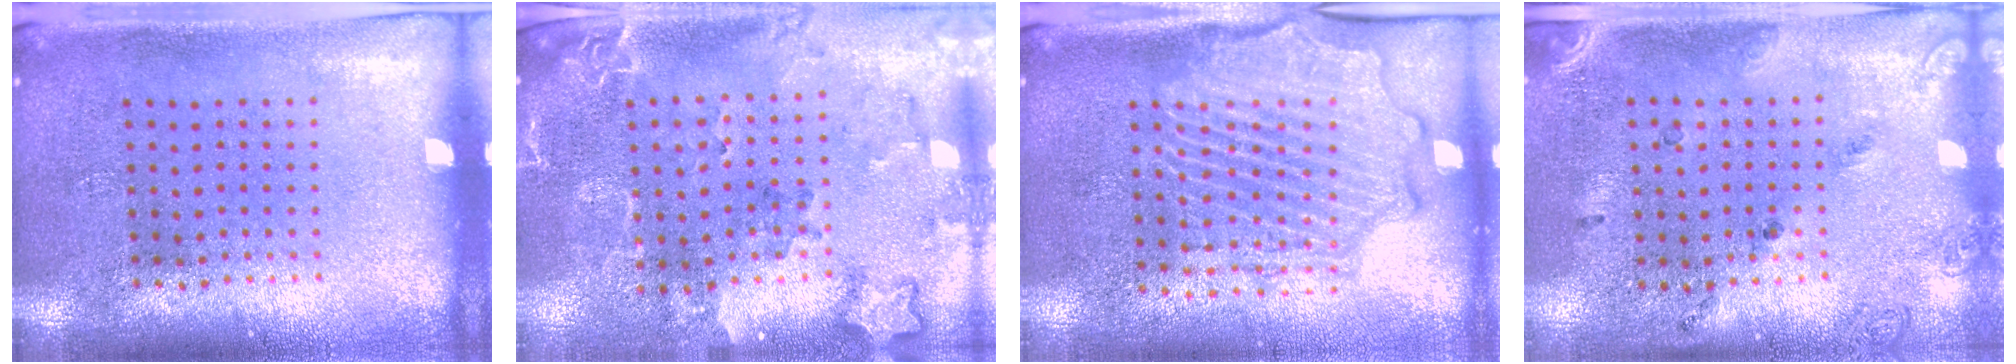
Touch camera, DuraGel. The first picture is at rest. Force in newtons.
{"total": 2.1, "press": 1.9, "slide": 0.9}
{"total": 2.5, "press": 2.3, "slide": 0.8}
{"total": 1.5, "press": 1.0, "slide": 1.1}